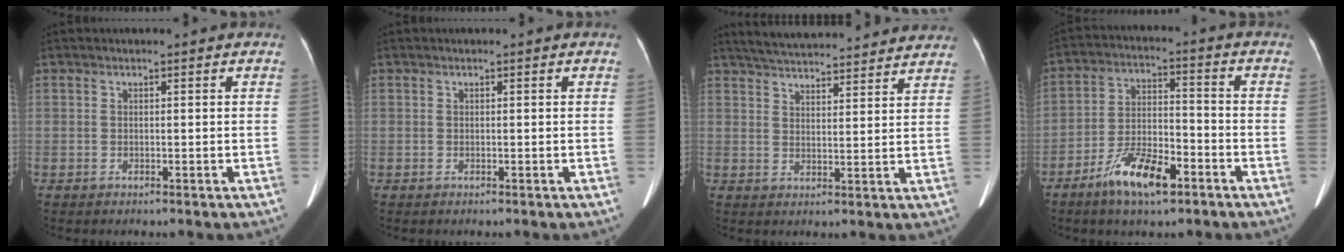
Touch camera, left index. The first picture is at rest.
{"total": 0.0}
{"total": 19.8, "force": [18.3, 3.0, 6.9], "torque": [-0.110, 0.029, 0.245]}
{"total": 10.1, "force": [-6.1, 3.1, 7.4], "torque": [-0.145, 0.000, -0.109]}